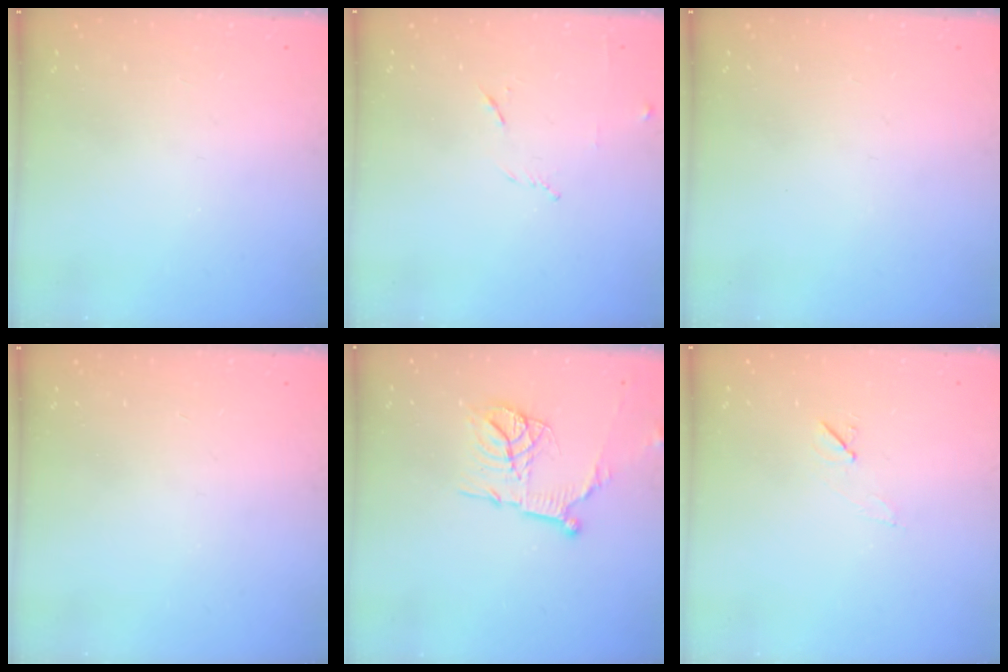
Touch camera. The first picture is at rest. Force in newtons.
{"total": 5.9, "press": 5.8, "slide": 1.1}
{"total": 0.0}
{"total": 0.0}
{"total": 14.7, "press": 14.7, "slide": 1.6}
{"total": 5.2, "press": 4.7, "slide": 2.1}